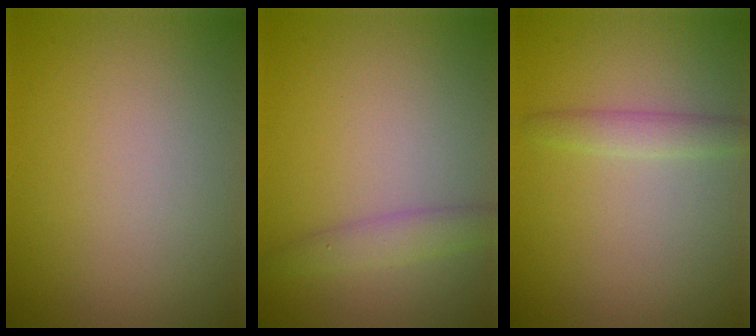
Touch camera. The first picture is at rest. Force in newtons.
{"total": 1.9, "press": 1.9, "slide": 0.1}
{"total": 1.6, "press": 1.6, "slide": 0.0}